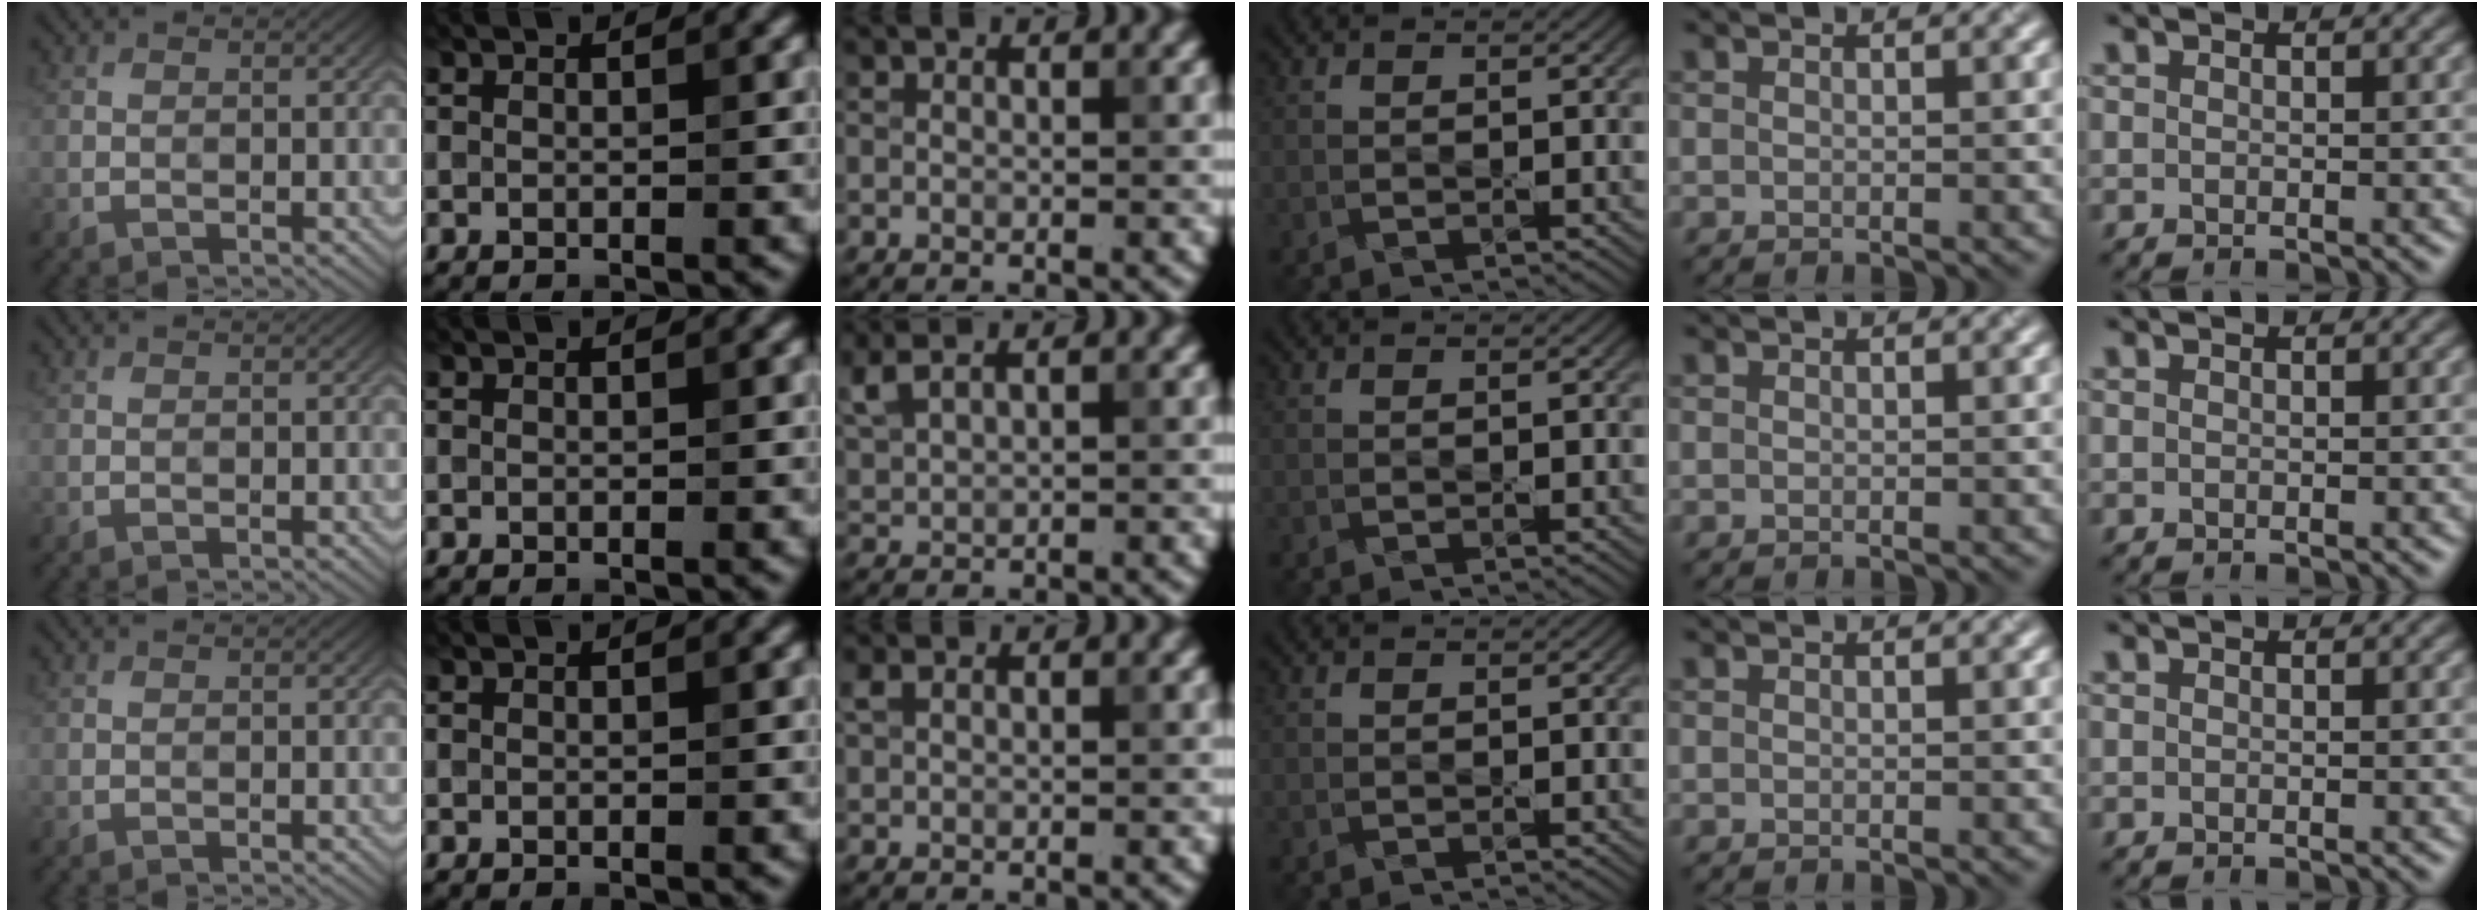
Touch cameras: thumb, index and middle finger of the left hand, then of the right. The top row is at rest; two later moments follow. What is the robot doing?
{"motion": "press", "object": "mouse"}